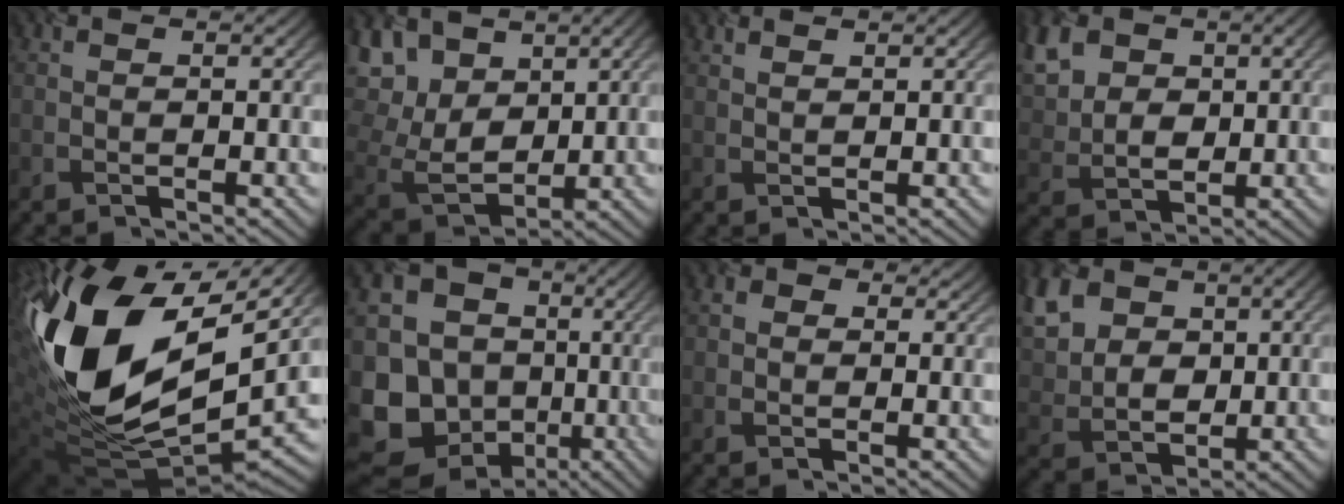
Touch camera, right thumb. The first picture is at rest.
{"total": 9.7, "force": [4.5, 6.0, 6.1], "torque": [-0.162, 0.012, 0.073]}
{"total": 1.0, "force": [1.0, 0.0, 0.1], "torque": [-0.006, 0.003, 0.021]}
{"total": 9.1, "force": [3.5, 6.4, 5.4], "torque": [-0.147, 0.018, 0.056]}
{"total": 19.3, "force": [5.2, 11.3, 14.7], "torque": [-0.332, -0.005, 0.095]}
{"total": 18.4, "force": [-2.6, 16.9, 6.8], "torque": [-0.209, -0.007, -0.056]}
{"total": 2.2, "force": [0.5, 1.9, 1.0], "torque": [-0.023, 0.009, -0.002]}
{"total": 10.2, "force": [3.8, 7.3, 6.0], "torque": [-0.171, 0.018, 0.064]}